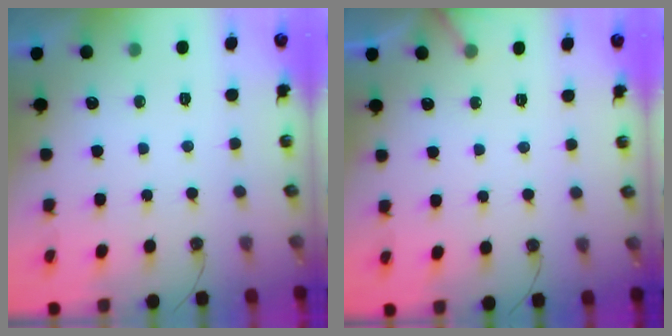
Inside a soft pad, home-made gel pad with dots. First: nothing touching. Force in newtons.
{"total": 2.3, "press": 2.3, "slide": 0.1}